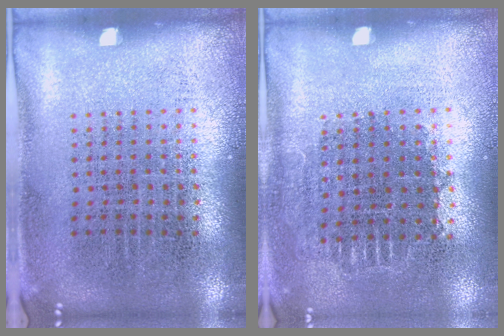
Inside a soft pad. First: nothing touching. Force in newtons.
{"total": 0.7, "press": 0.7, "slide": 0.1}